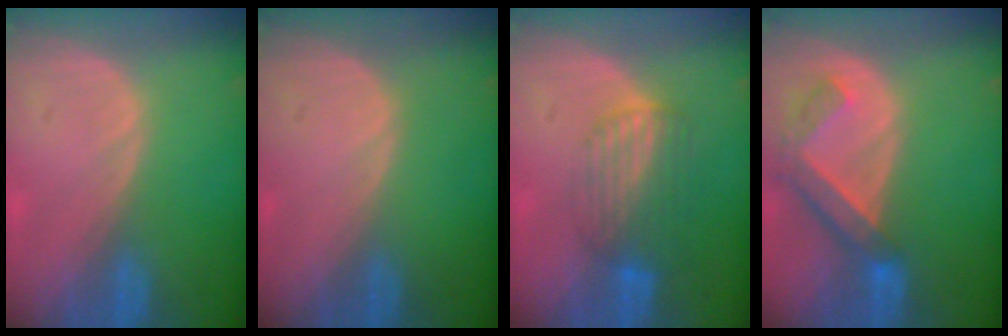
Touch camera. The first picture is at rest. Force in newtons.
{"total": 0.0}
{"total": 7.0, "press": 5.9, "slide": 3.8}
{"total": 6.6, "press": 5.9, "slide": 3.0}